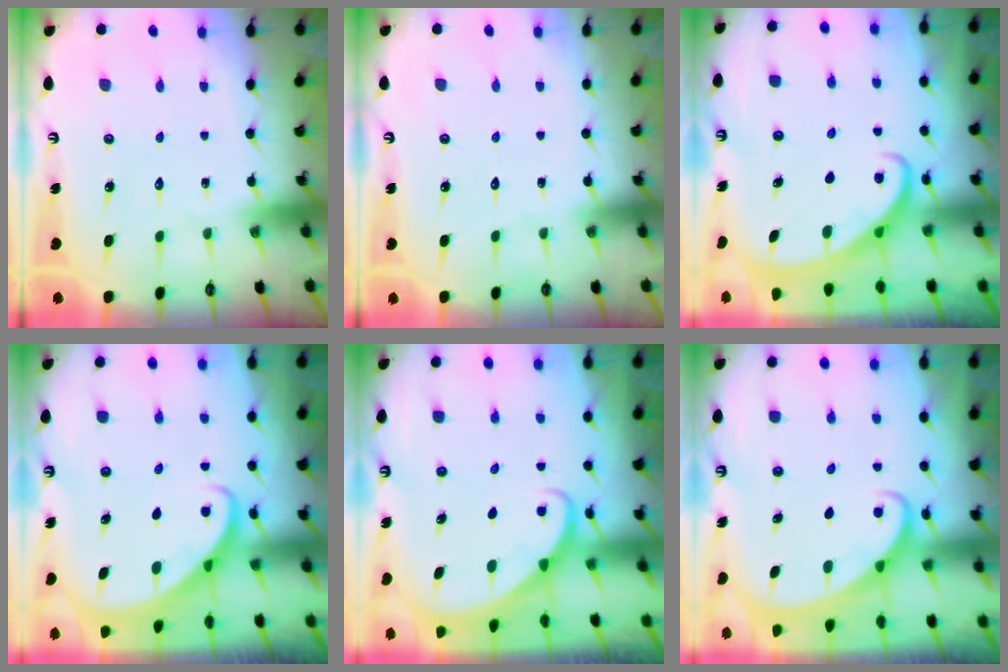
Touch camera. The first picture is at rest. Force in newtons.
{"total": 0.0}
{"total": 2.6, "press": 2.6, "slide": 0.3}
{"total": 2.8, "press": 2.8, "slide": 0.3}
{"total": 1.6, "press": 1.6, "slide": 0.0}
{"total": 2.0, "press": 2.0, "slide": 0.2}